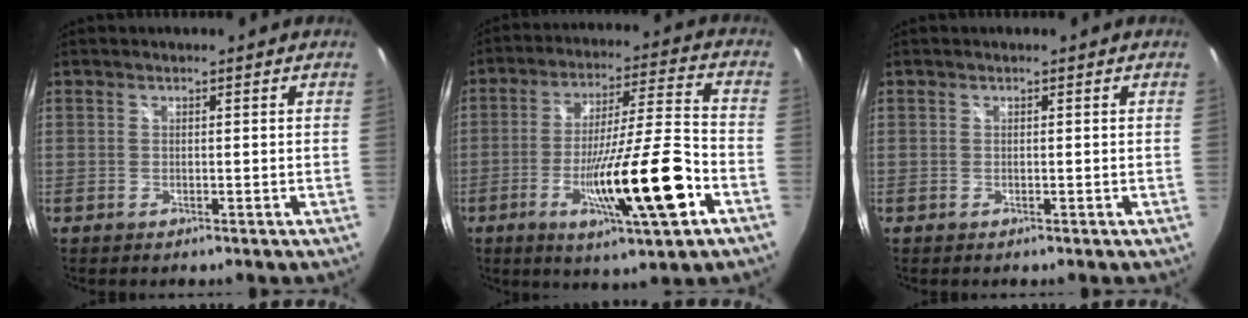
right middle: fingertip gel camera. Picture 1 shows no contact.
{"total": 17.7, "force": [-7.0, 1.1, 16.2], "torque": [-0.288, -0.025, -0.117]}
{"total": 0.0}